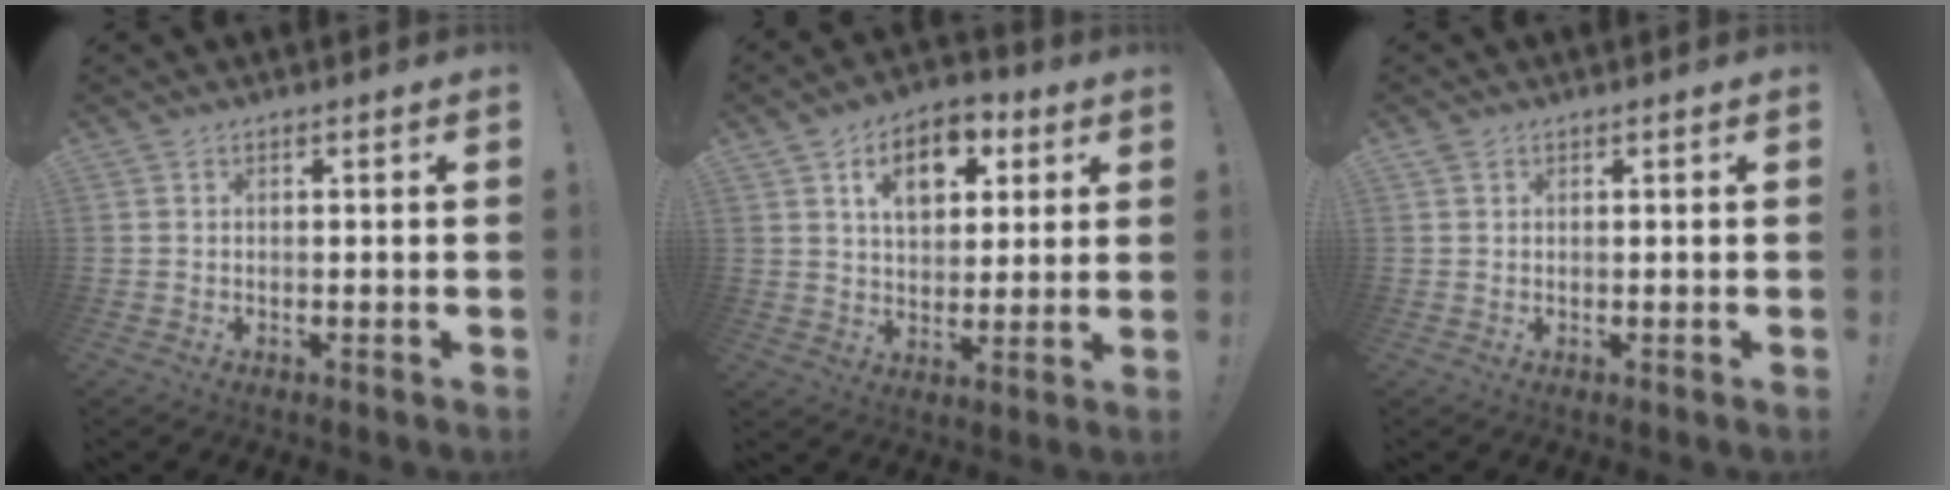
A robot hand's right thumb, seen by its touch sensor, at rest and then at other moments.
{"total": 12.2, "force": [4.9, 8.3, 7.5], "torque": [-0.116, -0.005, 0.089]}
{"total": 1.0, "force": [0.6, 0.7, 0.3], "torque": [-0.007, -0.001, 0.012]}